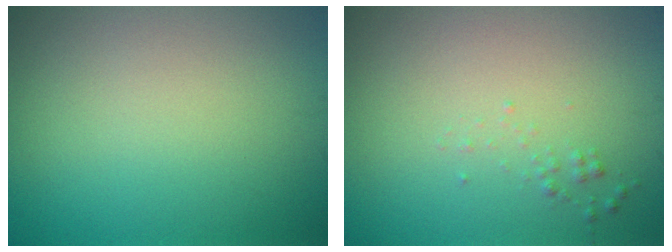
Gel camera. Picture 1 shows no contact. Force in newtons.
{"total": 0.6, "press": 0.6, "slide": 0.0}